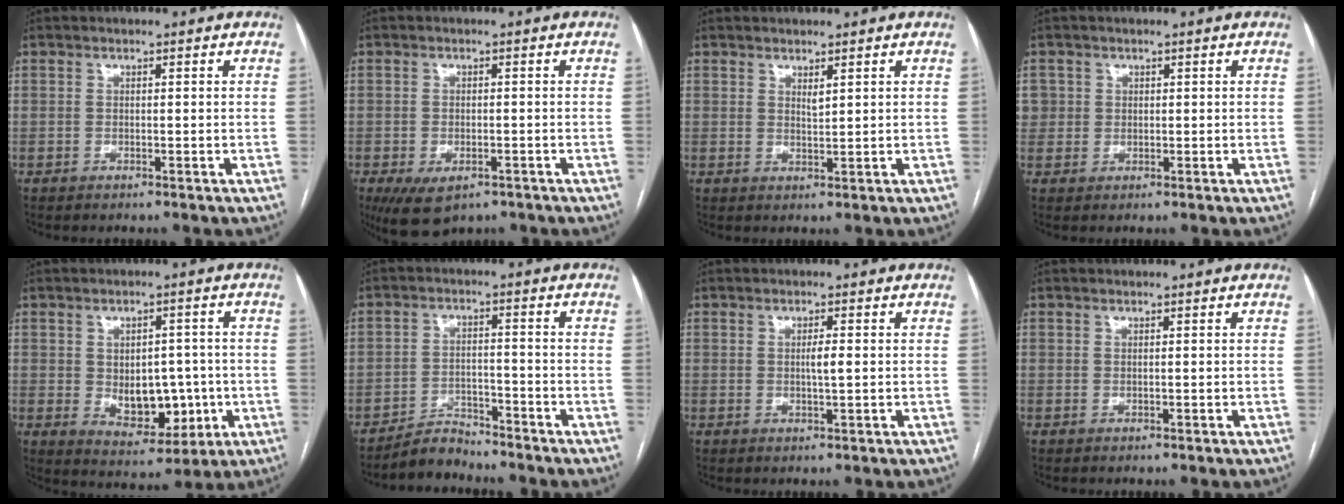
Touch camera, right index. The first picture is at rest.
{"total": 6.8, "force": [-4.1, 3.5, 4.1], "torque": [-0.068, -0.008, -0.057]}
{"total": 1.2, "force": [0.8, 0.3, 0.9], "torque": [-0.019, -0.005, 0.017]}
{"total": 3.6, "force": [0.7, 3.5, 0.5], "torque": [-0.009, 0.012, 0.018]}
{"total": 9.2, "force": [-1.0, 5.9, 7.0], "torque": [-0.092, 0.006, 0.001]}
{"total": 4.4, "force": [-4.3, 1.0, -0.1], "torque": [0.003, -0.002, -0.075]}
{"total": 2.0, "force": [0.1, 0.2, 2.0], "torque": [-0.036, 0.000, 0.002]}
{"total": 0.0}